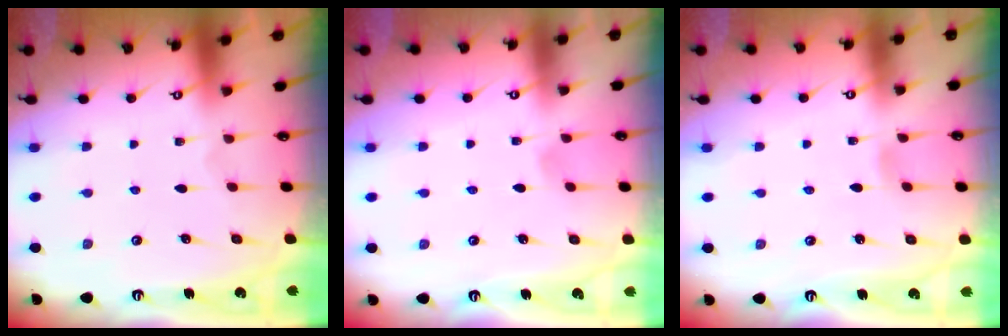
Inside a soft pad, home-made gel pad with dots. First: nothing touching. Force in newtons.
{"total": 3.3, "press": 3.3, "slide": 0.5}
{"total": 2.7, "press": 2.7, "slide": 0.3}